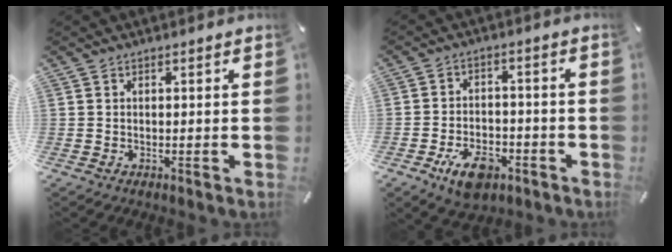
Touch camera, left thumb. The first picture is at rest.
{"total": 8.8, "force": [-4.3, 5.4, 5.4], "torque": [-0.096, 0.016, -0.076]}